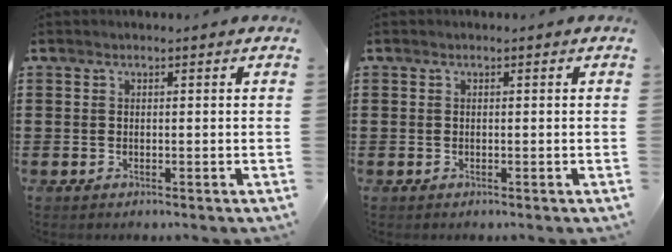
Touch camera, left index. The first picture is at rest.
{"total": 0.0}